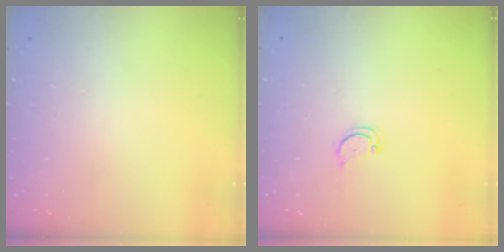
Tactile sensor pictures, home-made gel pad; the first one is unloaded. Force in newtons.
{"total": 2.8, "press": 2.8, "slide": 0.3}